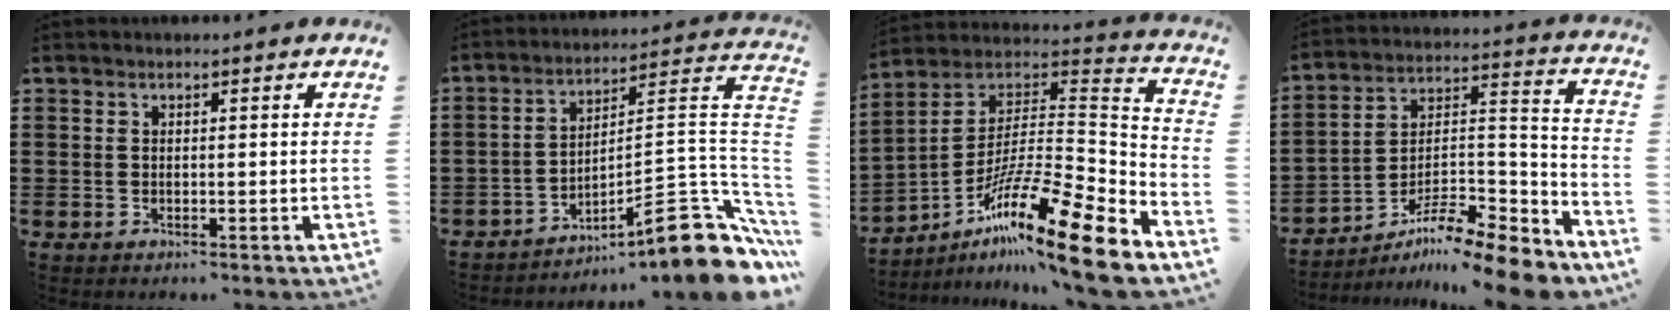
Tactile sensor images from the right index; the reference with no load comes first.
{"total": 11.6, "force": [-7.6, 2.1, 8.5], "torque": [-0.108, 0.002, -0.140]}
{"total": 19.0, "force": [-13.0, 1.6, 13.7], "torque": [-0.229, 0.031, -0.234]}
{"total": 10.4, "force": [-9.0, 1.6, 5.0], "torque": [-0.077, 0.018, -0.178]}